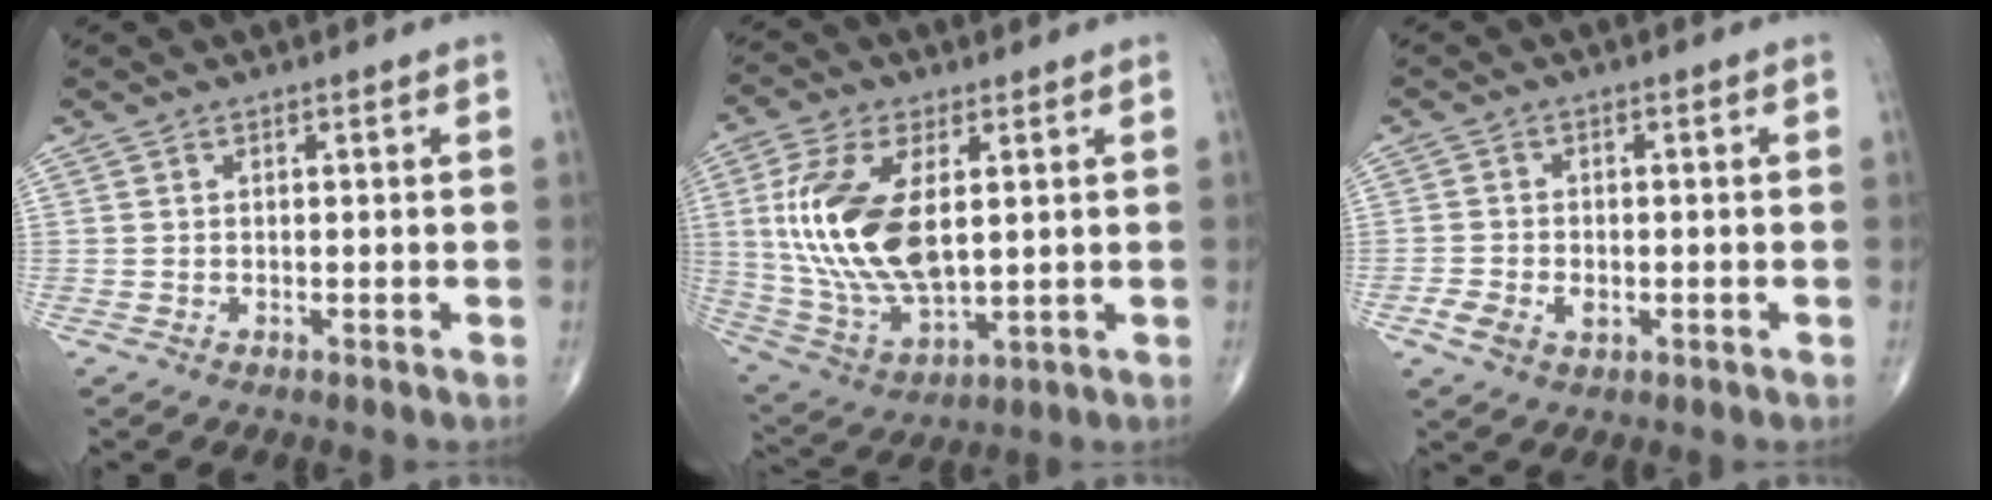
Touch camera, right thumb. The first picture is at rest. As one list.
[{"total": 18.3, "force": [2.8, 9.3, 15.4], "torque": [-0.316, -0.017, 0.062]}, {"total": 4.5, "force": [-1.5, 3.1, 2.9], "torque": [-0.055, 0.010, -0.024]}]